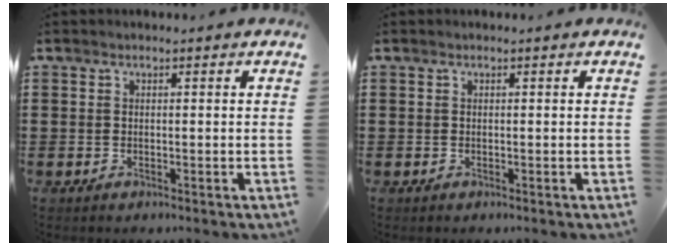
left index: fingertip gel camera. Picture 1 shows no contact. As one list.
[{"total": 0.0}]